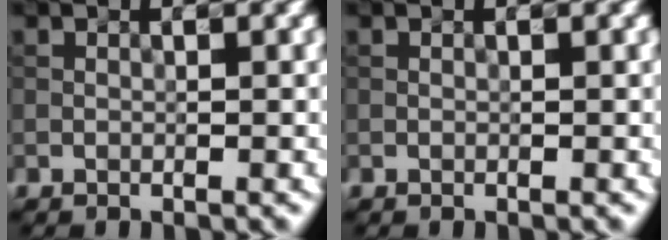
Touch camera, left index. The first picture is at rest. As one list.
[{"total": 0.0}]